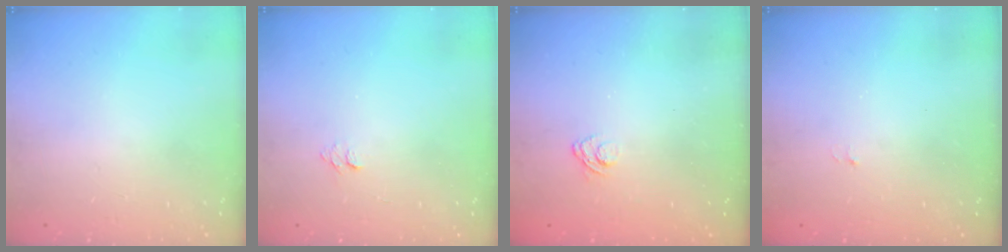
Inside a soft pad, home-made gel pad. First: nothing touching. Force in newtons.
{"total": 4.0, "press": 4.0, "slide": 0.3}
{"total": 3.0, "press": 2.6, "slide": 1.4}
{"total": 2.8, "press": 2.6, "slide": 0.8}